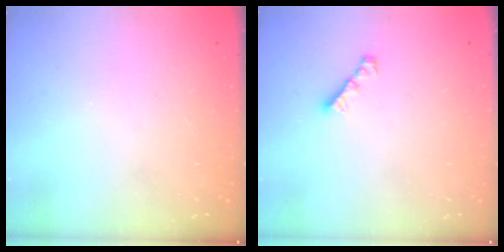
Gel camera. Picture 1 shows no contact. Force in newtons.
{"total": 2.4, "press": 2.4, "slide": 0.1}